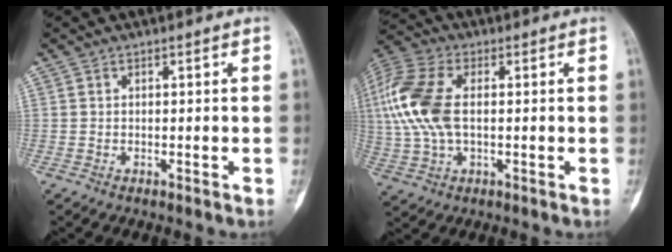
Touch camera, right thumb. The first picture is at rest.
{"total": 14.2, "force": [1.3, 7.8, 11.8], "torque": [-0.277, 0.016, 0.024]}